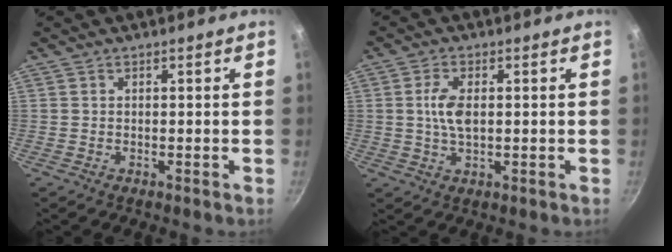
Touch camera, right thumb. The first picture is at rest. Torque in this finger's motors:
{"motor_torque": [1.06, 0.89, 0.69, -0.46, 0.08]}